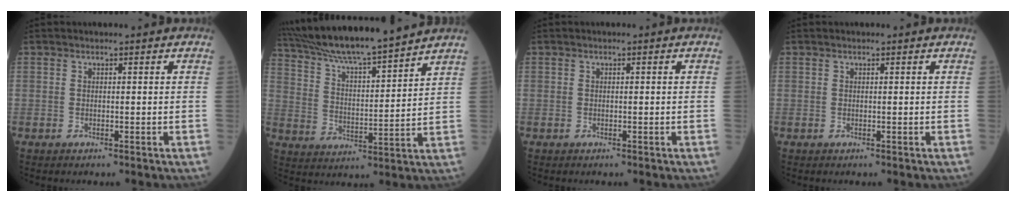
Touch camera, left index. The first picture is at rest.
{"total": 17.2, "force": [15.6, 0.1, 7.2], "torque": [-0.133, 0.011, 0.260]}
{"total": 0.0}
{"total": 0.0}